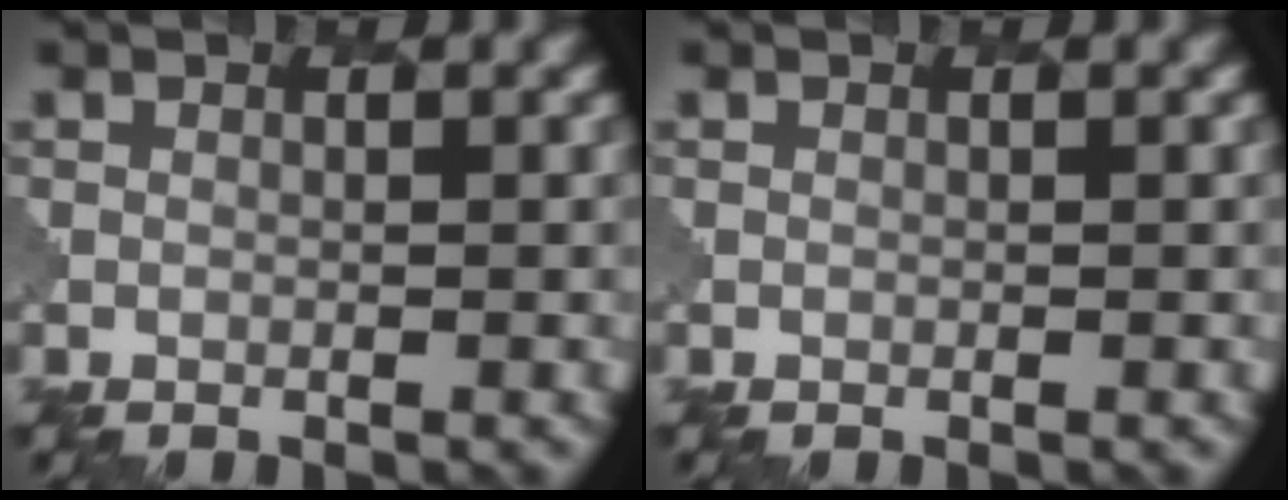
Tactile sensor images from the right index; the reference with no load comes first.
{"total": 0.0}